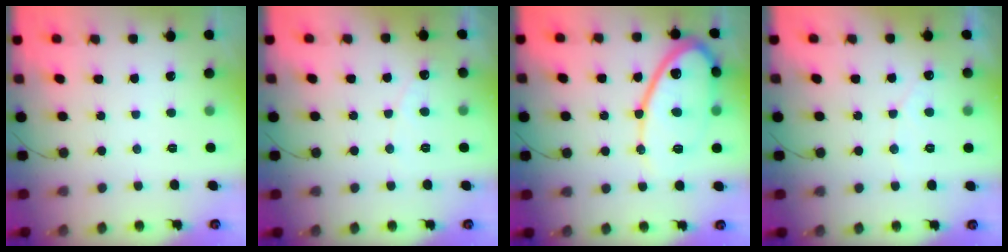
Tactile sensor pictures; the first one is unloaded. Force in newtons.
{"total": 2.9, "press": 2.9, "slide": 0.2}
{"total": 15.4, "press": 15.4, "slide": 1.3}
{"total": 3.0, "press": 3.0, "slide": 0.1}